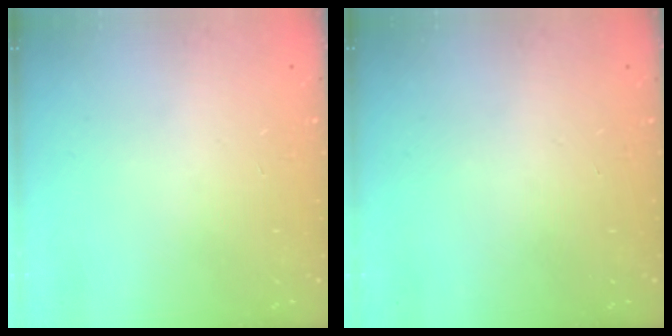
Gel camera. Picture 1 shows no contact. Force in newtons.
{"total": 0.0}